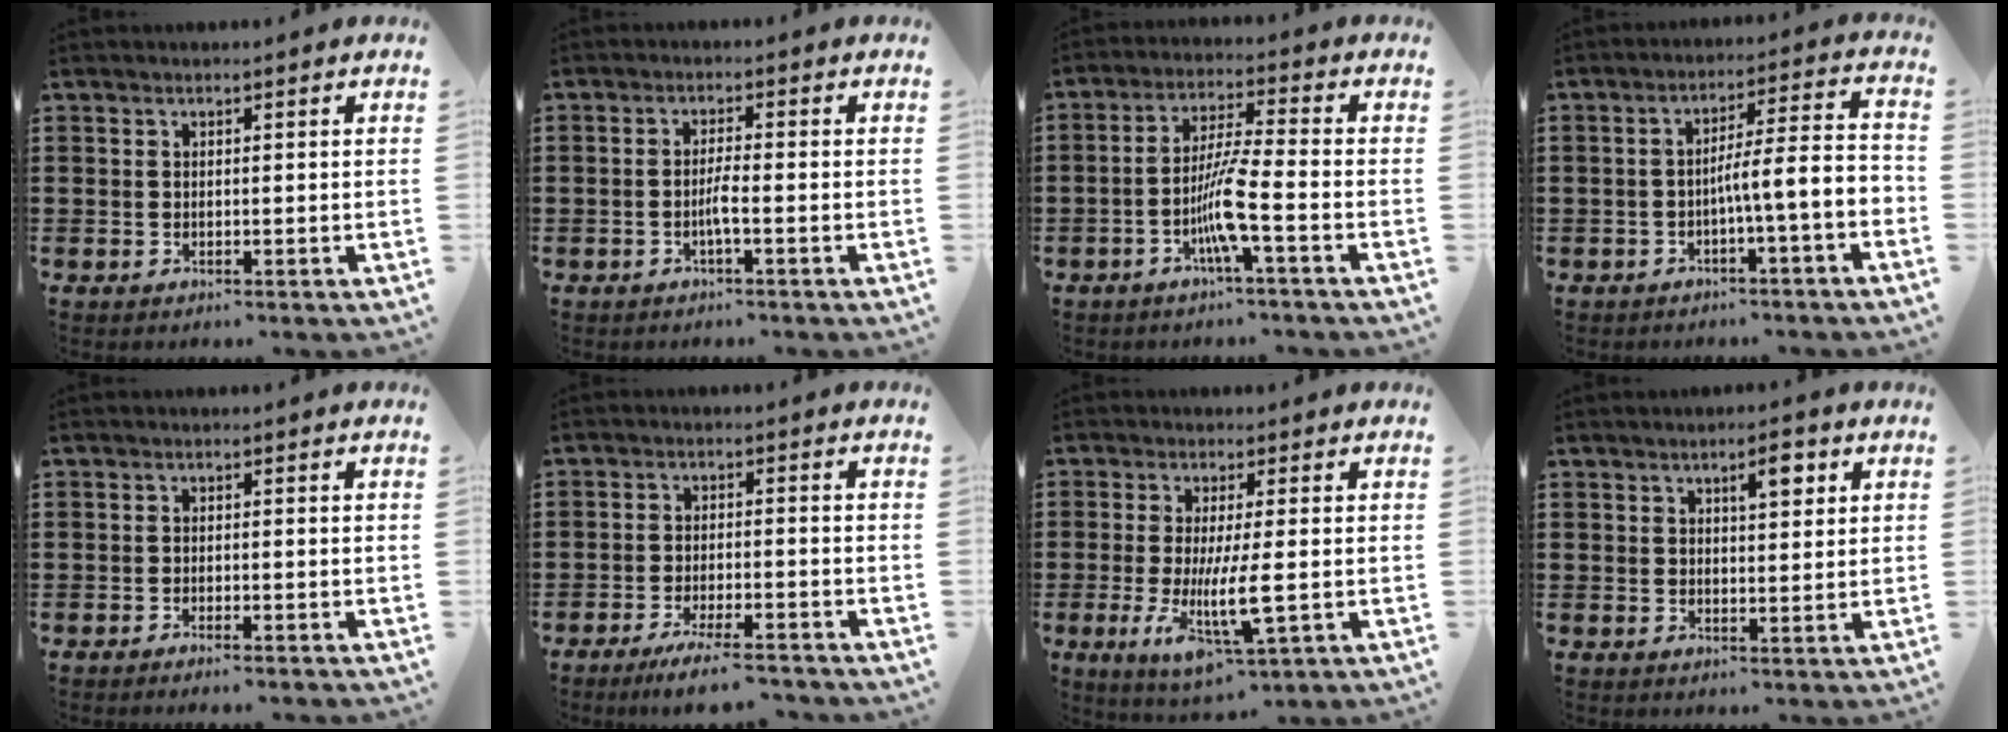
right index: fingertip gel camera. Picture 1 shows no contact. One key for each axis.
{"total": 2.5, "fx": -1.0, "fy": 0.0, "fz": 2.3, "tx": -0.050, "ty": -0.004, "tz": -0.021}
{"total": 7.3, "fx": -3.1, "fy": 0.0, "fz": 6.7, "tx": -0.141, "ty": -0.012, "tz": -0.065}
{"total": 6.2, "fx": -2.8, "fy": 0.3, "fz": 5.6, "tx": -0.101, "ty": -0.008, "tz": -0.059}
{"total": 1.2, "fx": -1.1, "fy": -0.1, "fz": 0.4, "tx": -0.007, "ty": 0.001, "tz": -0.022}
{"total": 4.8, "fx": -4.2, "fy": 0.0, "fz": 2.4, "tx": -0.053, "ty": -0.013, "tz": -0.081}
{"total": 8.8, "fx": -1.6, "fy": 2.0, "fz": 8.4, "tx": -0.172, "ty": -0.020, "tz": -0.029}
{"total": 3.8, "fx": 1.8, "fy": 1.3, "fz": 3.1, "tx": -0.042, "ty": 0.001, "tz": 0.023}